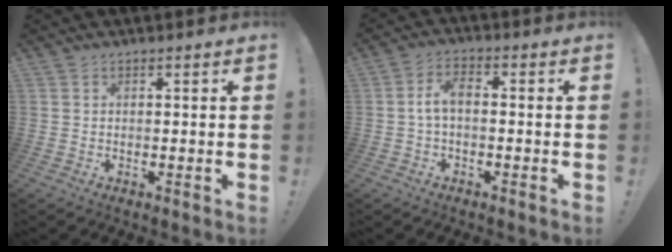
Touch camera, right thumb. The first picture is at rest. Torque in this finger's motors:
{"motor_torque": [0.82, 0.99, 0.71, -0.22, 0.03]}